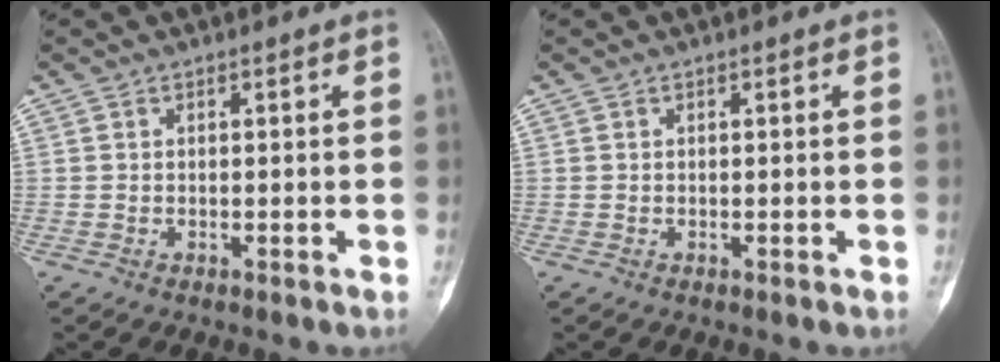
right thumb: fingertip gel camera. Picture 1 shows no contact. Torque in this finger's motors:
{"motor_torque": [0.04, 0.04, 0.10, 0.02, 0.03]}